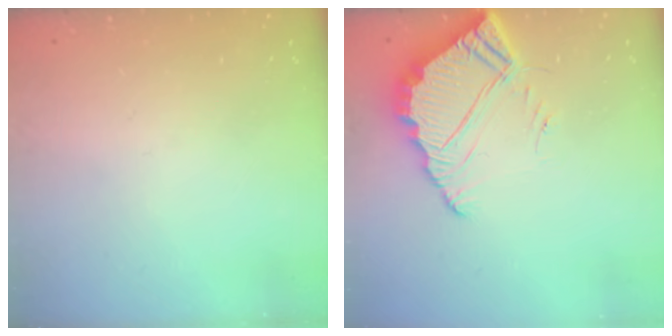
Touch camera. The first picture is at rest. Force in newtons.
{"total": 7.2, "press": 7.2, "slide": 0.5}